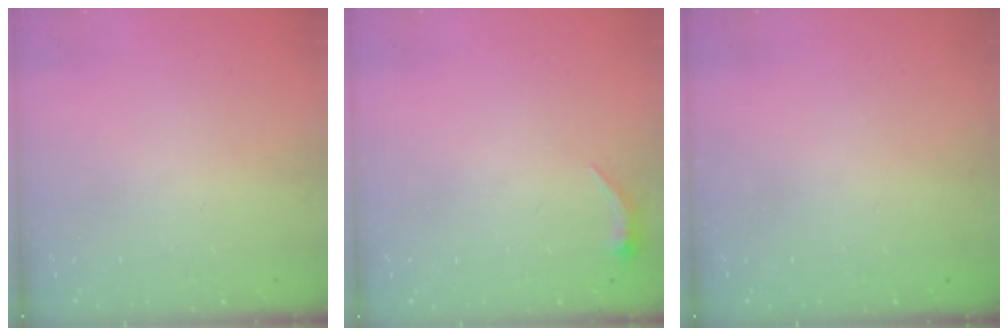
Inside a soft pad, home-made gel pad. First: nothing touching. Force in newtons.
{"total": 3.5, "press": 3.4, "slide": 0.7}
{"total": 0.0}